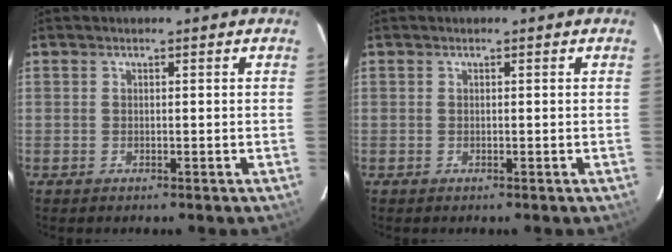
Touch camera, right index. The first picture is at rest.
{"total": 0.0}